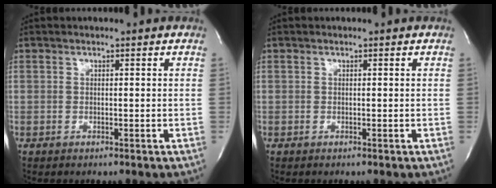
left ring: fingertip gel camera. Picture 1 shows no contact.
{"total": 0.0}